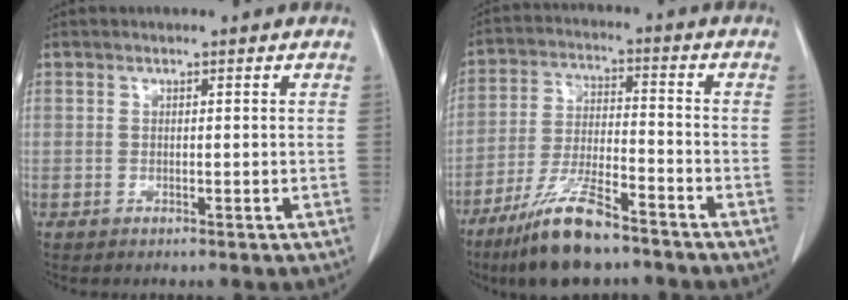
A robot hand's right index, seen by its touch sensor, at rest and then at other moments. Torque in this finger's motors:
{"motor_torque": [0.84, -0.79, 0.24, 0.11]}